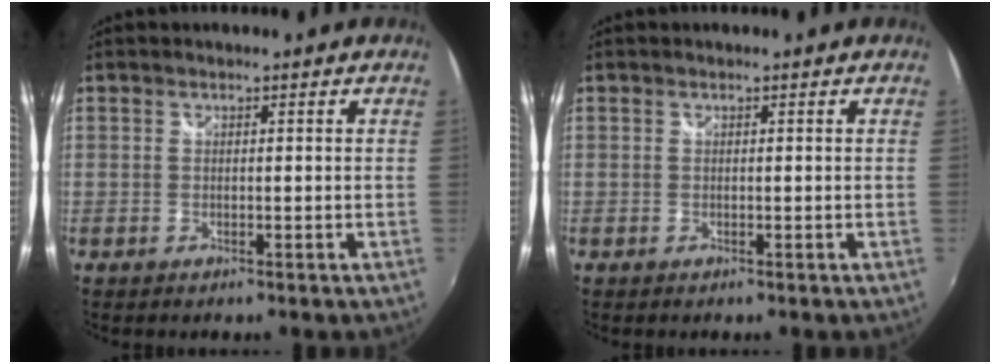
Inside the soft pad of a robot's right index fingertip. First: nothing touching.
{"total": 0.0}